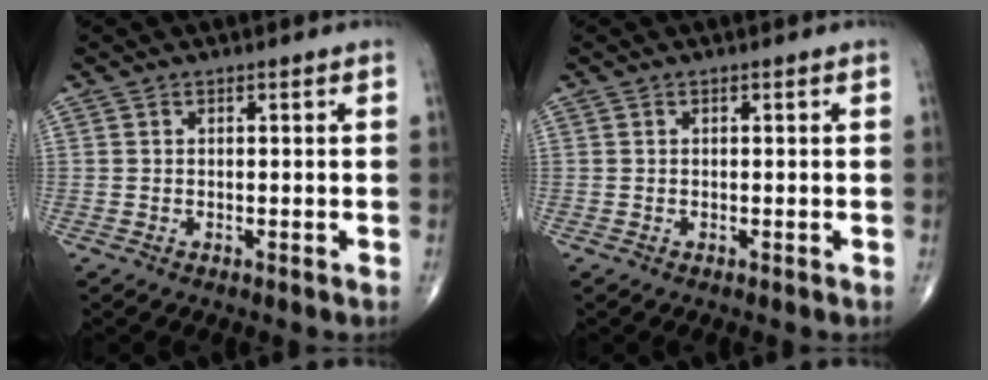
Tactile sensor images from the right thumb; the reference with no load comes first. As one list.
[{"total": 0.0}]